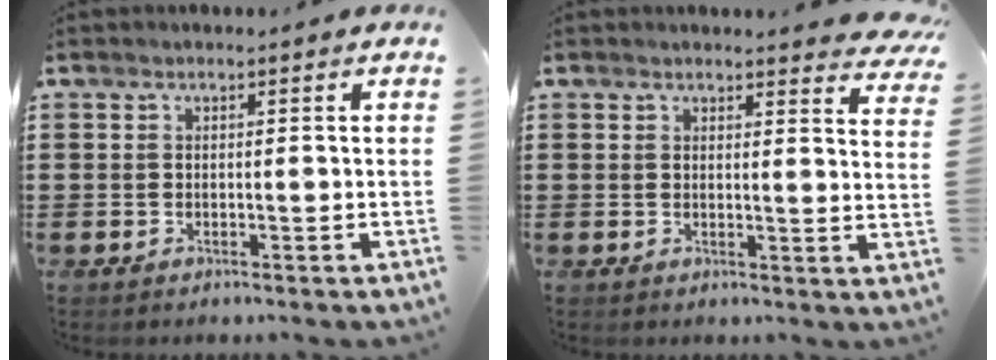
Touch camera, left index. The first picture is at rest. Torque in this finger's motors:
{"motor_torque": [2.14, 0.00, 0.28, 0.01]}